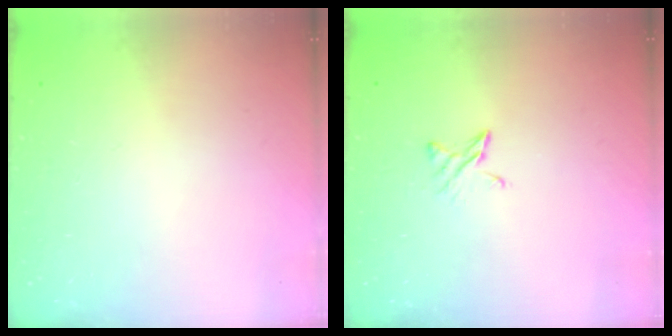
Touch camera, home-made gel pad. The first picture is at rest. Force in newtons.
{"total": 3.0, "press": 3.0, "slide": 0.3}